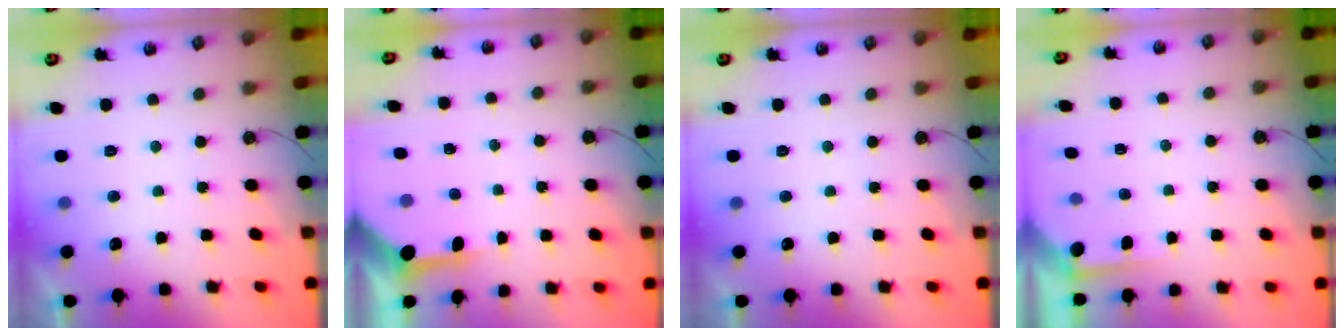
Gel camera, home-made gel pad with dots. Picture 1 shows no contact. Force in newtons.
{"total": 4.4, "press": 4.4, "slide": 0.5}
{"total": 0.0}
{"total": 1.5, "press": 1.5, "slide": 0.3}